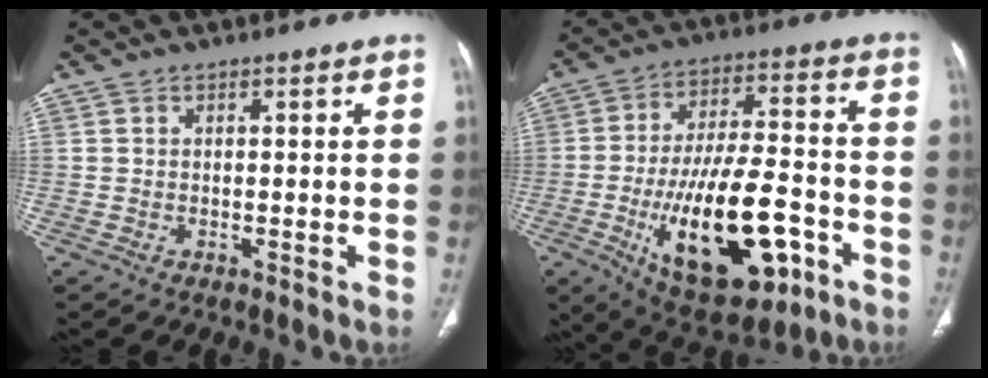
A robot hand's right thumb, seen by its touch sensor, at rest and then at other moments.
{"total": 22.9, "force": [-7.8, 10.2, 18.9], "torque": [-0.305, 0.028, -0.107]}